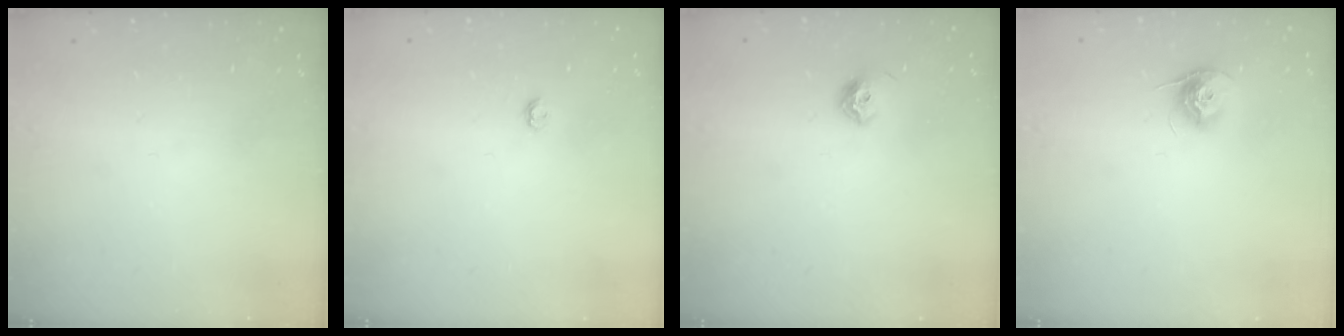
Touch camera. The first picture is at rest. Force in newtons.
{"total": 2.9, "press": 2.9, "slide": 0.4}
{"total": 6.8, "press": 6.7, "slide": 1.1}
{"total": 9.6, "press": 9.6, "slide": 0.4}